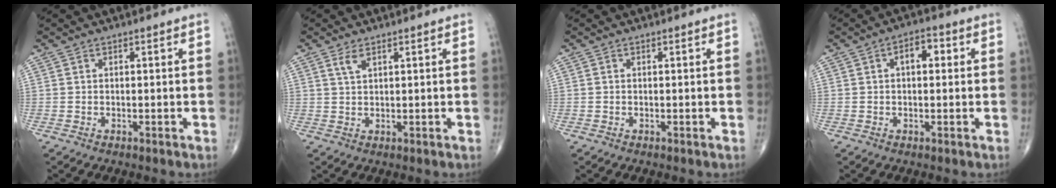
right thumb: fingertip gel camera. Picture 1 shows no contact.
{"total": 2.2, "force": [1.3, 0.8, 1.5], "torque": [-0.032, -0.002, 0.031]}
{"total": 0.0}
{"total": 4.4, "force": [0.9, 2.5, 3.5], "torque": [-0.039, 0.014, 0.007]}